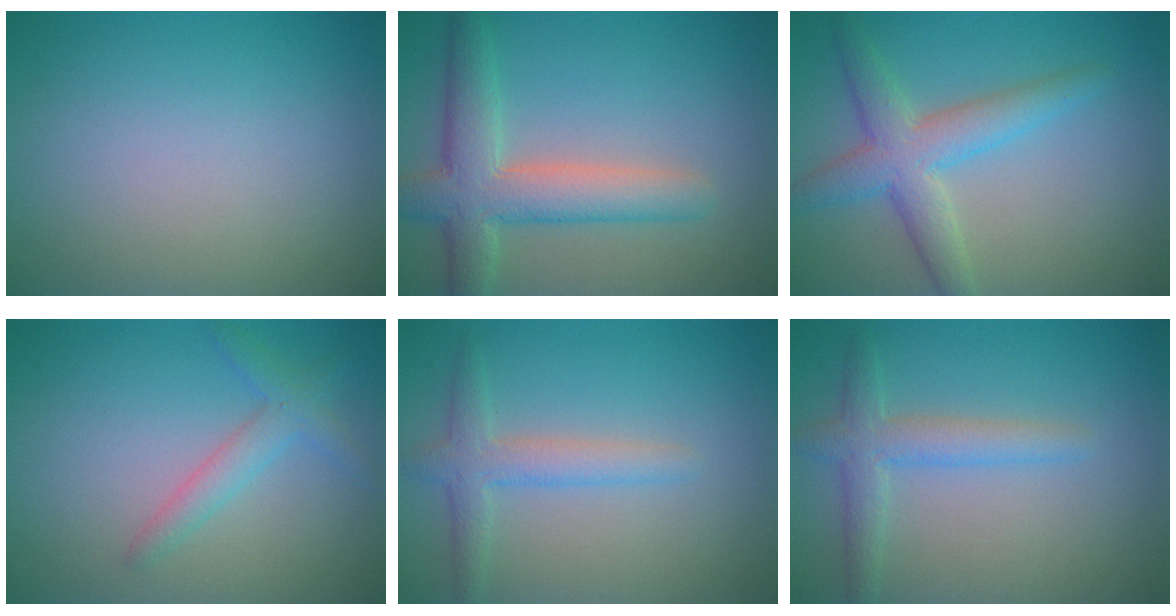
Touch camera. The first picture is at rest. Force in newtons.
{"total": 5.9, "press": 5.9, "slide": 0.6}
{"total": 4.7, "press": 4.7, "slide": 0.1}
{"total": 2.4, "press": 2.4, "slide": 0.1}
{"total": 2.8, "press": 2.8, "slide": 0.1}
{"total": 3.0, "press": 3.0, "slide": 0.2}